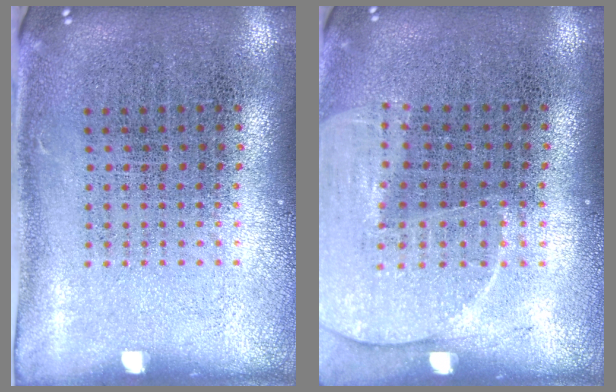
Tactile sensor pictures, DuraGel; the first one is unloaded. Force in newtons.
{"total": 1.3, "press": 1.3, "slide": 0.3}